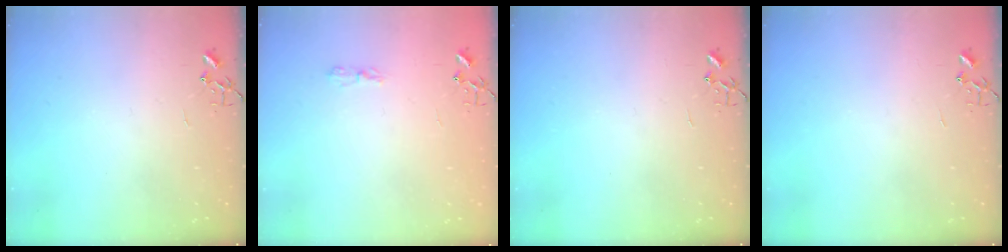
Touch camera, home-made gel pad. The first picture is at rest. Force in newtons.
{"total": 3.1, "press": 3.1, "slide": 0.6}
{"total": 0.0}
{"total": 0.0}